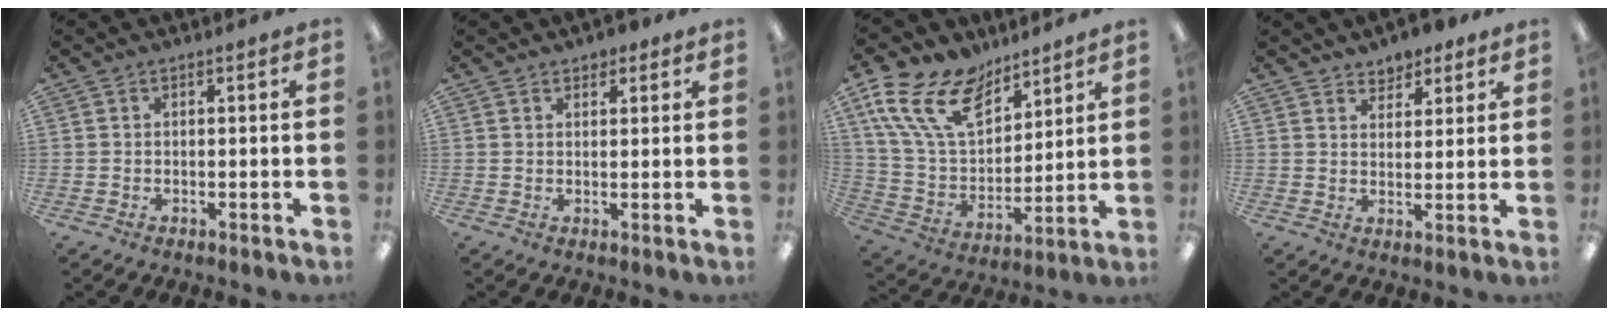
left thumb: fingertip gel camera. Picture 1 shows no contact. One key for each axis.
{"total": 2.2, "fx": 1.7, "fy": 1.2, "fz": 0.4, "tx": -0.002, "ty": -0.001, "tz": 0.031}
{"total": 19.6, "fx": 11.6, "fy": 11.5, "fz": 10.8, "tx": -0.232, "ty": -0.050, "tz": 0.219}
{"total": 4.7, "fx": 4.2, "fy": 2.2, "fz": 0.1, "tx": 0.008, "ty": -0.025, "tz": 0.074}